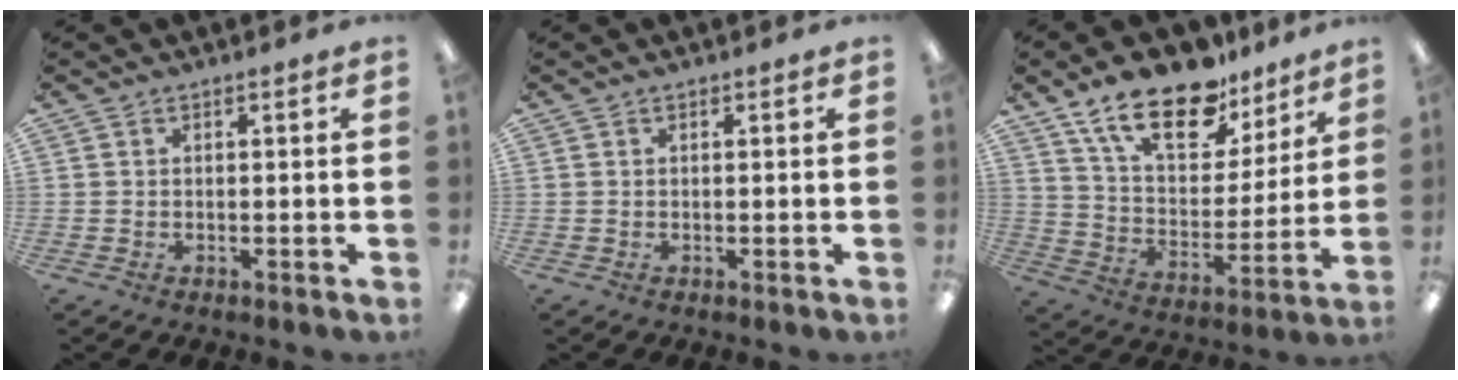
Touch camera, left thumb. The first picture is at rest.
{"total": 0.0}
{"total": 19.5, "force": [13.8, 8.8, 10.5], "torque": [-0.188, -0.075, 0.244]}